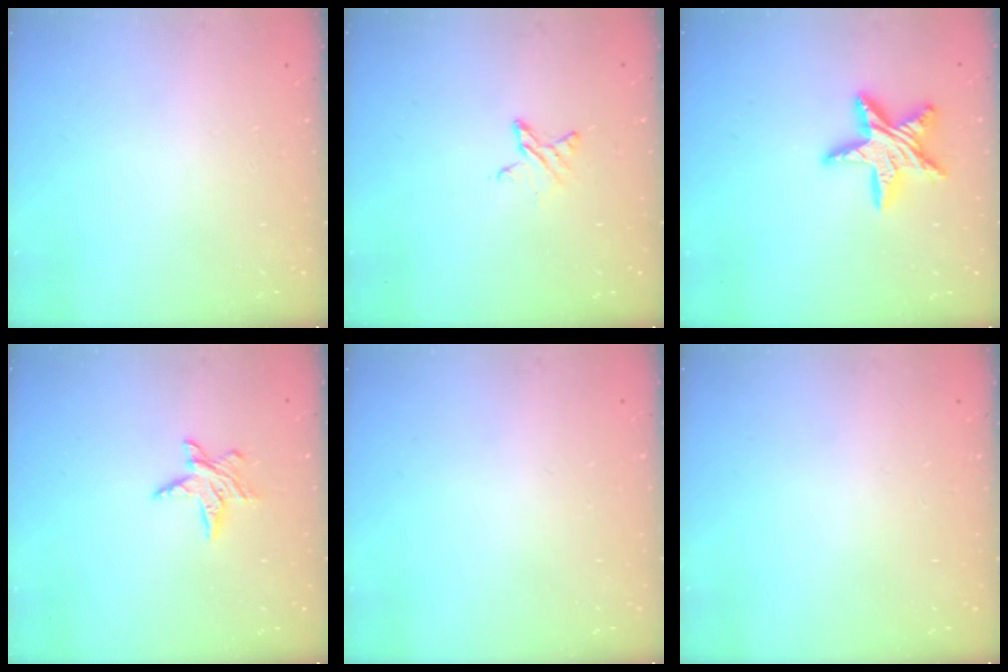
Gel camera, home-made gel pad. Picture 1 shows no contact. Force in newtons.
{"total": 5.0, "press": 4.9, "slide": 0.5}
{"total": 13.4, "press": 13.3, "slide": 1.0}
{"total": 6.4, "press": 6.4, "slide": 0.4}
{"total": 0.0}
{"total": 0.0}